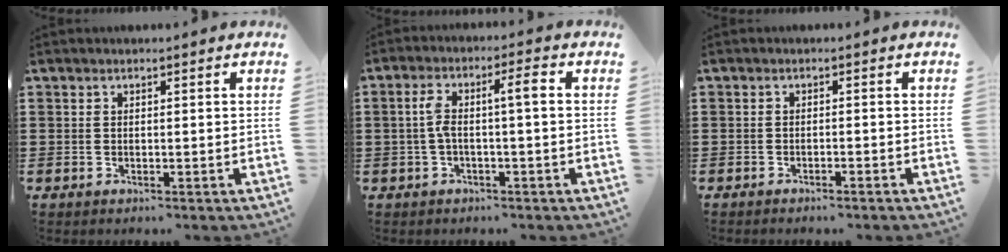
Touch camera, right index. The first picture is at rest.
{"total": 5.3, "force": [-0.1, 1.1, 5.1], "torque": [-0.103, 0.008, -0.010]}
{"total": 1.1, "force": [-1.1, -0.2, 0.2], "torque": [-0.006, -0.002, -0.022]}